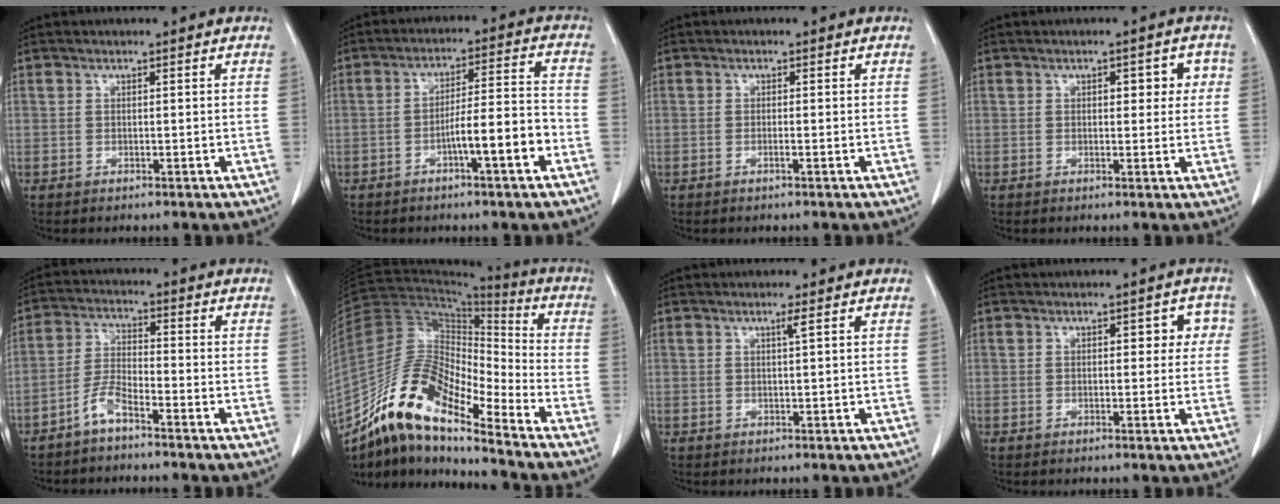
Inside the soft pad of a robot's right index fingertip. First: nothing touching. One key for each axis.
{"total": 8.3, "fx": -3.5, "fy": 0.4, "fz": 7.6, "tx": -0.121, "ty": 0.016, "tz": -0.055}
{"total": 0.7, "fx": -0.3, "fy": -0.1, "fz": 0.6, "tx": -0.012, "ty": 0.000, "tz": -0.005}
{"total": 3.9, "fx": 1.0, "fy": 2.1, "fz": 3.2, "tx": -0.029, "ty": 0.013, "tz": 0.011}
{"total": 4.3, "fx": -3.3, "fy": 0.7, "fz": 2.6, "tx": -0.060, "ty": 0.000, "tz": -0.068}
{"total": 15.2, "fx": -12.1, "fy": 3.5, "fz": 8.4, "tx": -0.154, "ty": 0.032, "tz": -0.219}
{"total": 1.0, "fx": 0.4, "fy": -0.3, "fz": 0.8, "tx": -0.022, "ty": -0.003, "tz": 0.012}
{"total": 3.5, "fx": 0.9, "fy": 2.0, "fz": 2.7, "tx": -0.018, "ty": 0.017, "tz": 0.007}